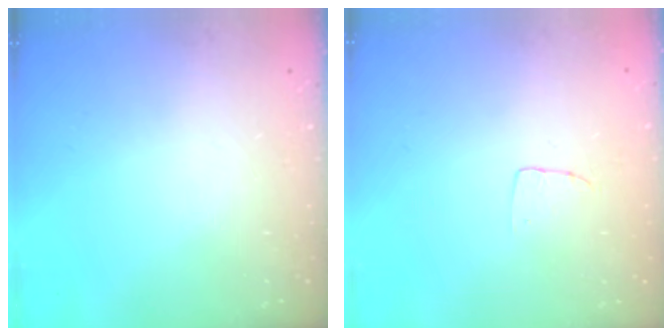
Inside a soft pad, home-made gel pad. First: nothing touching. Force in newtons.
{"total": 2.9, "press": 2.9, "slide": 0.1}